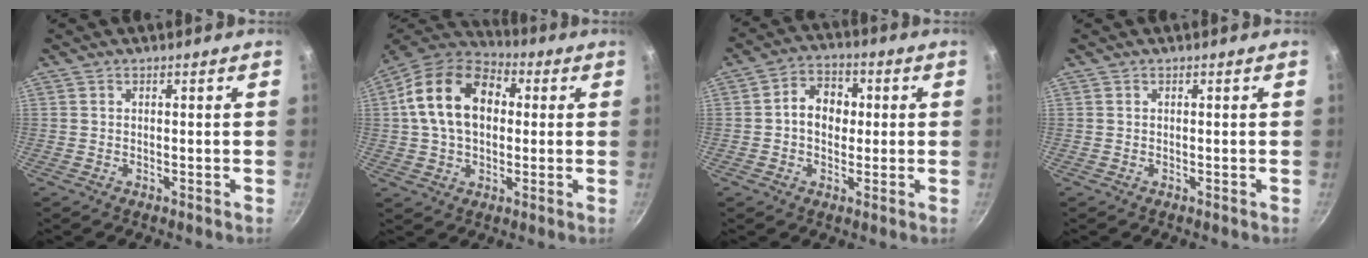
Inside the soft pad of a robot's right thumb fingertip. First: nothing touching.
{"total": 16.8, "force": [2.5, 11.7, 11.8], "torque": [-0.179, 0.025, 0.028]}
{"total": 7.7, "force": [0.3, 6.1, 4.7], "torque": [-0.044, 0.014, -0.006]}
{"total": 0.0}